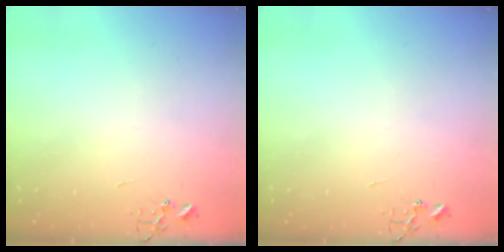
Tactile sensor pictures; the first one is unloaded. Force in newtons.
{"total": 0.0}